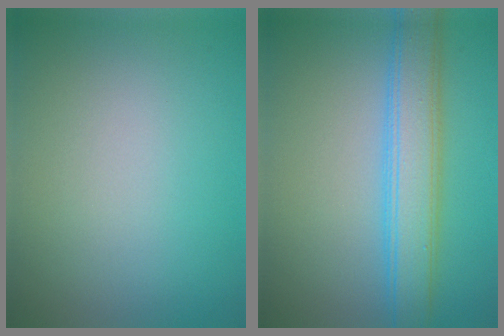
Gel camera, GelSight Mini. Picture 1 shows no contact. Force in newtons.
{"total": 5.2, "press": 5.2, "slide": 0.1}